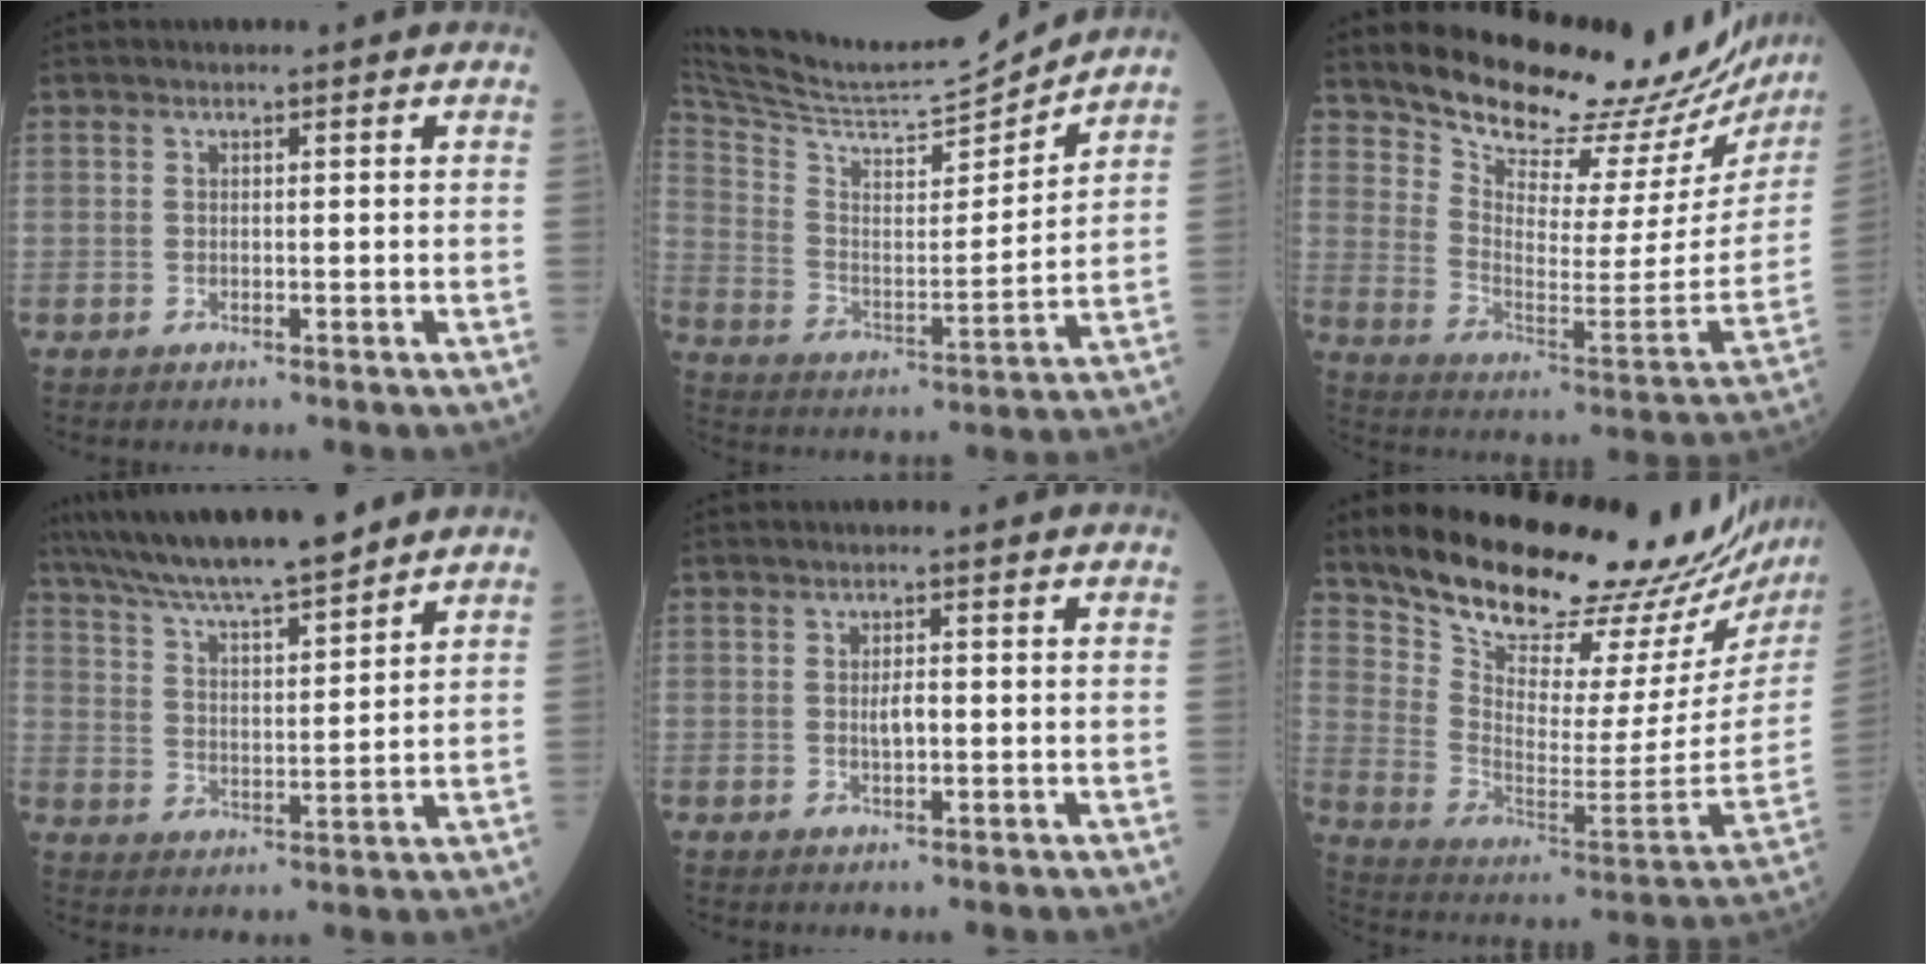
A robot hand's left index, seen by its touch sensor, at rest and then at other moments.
{"total": 17.4, "force": [16.6, 0.3, 5.1], "torque": [-0.113, -0.023, 0.279]}
{"total": 23.6, "force": [22.1, 4.6, 6.7], "torque": [-0.110, -0.110, 0.292]}
{"total": 15.5, "force": [13.5, 1.2, 7.6], "torque": [-0.136, 0.016, 0.230]}
{"total": 1.9, "force": [-0.3, 0.5, 1.8], "torque": [-0.033, -0.002, -0.006]}
{"total": 26.3, "force": [23.7, 3.1, 11.1], "torque": [-0.187, -0.113, 0.333]}